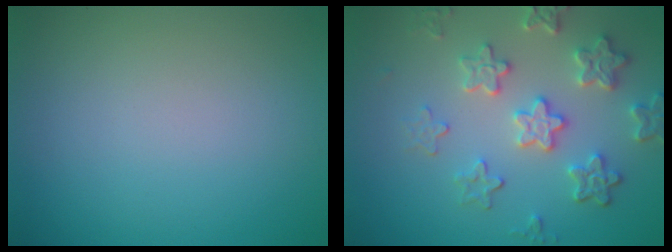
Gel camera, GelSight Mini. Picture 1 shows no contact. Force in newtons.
{"total": 4.8, "press": 4.1, "slide": 2.6}